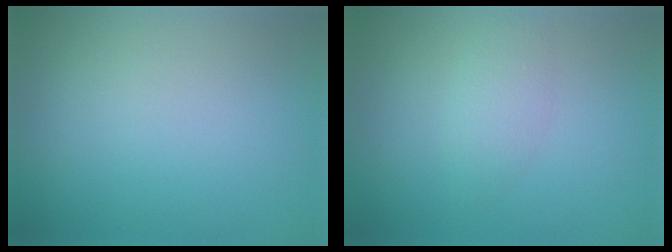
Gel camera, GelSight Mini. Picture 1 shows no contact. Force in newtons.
{"total": 1.8, "press": 1.8, "slide": 0.1}